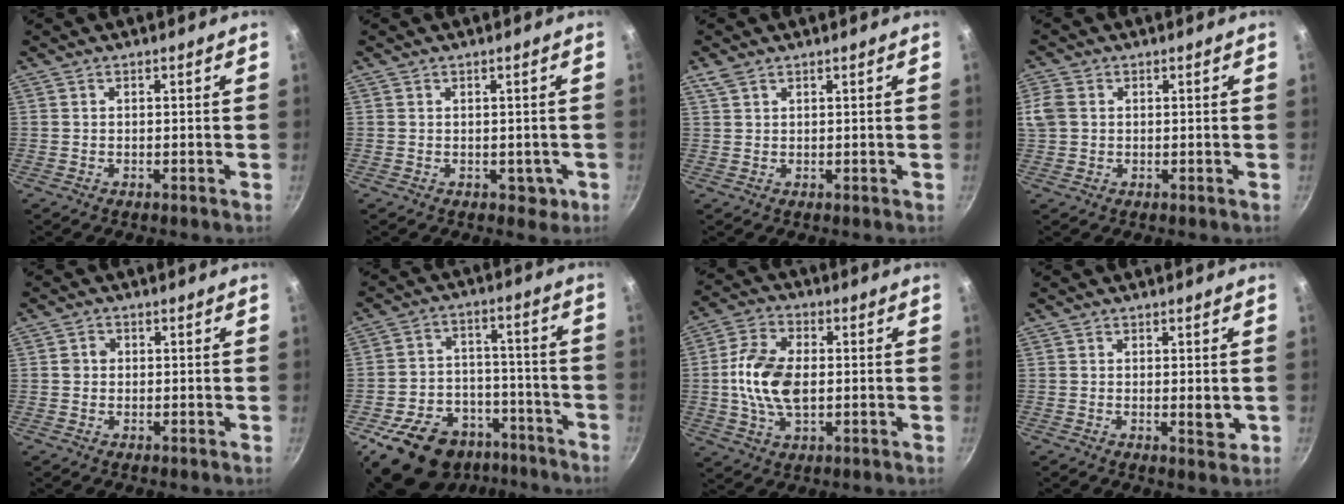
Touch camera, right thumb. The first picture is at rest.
{"total": 2.6, "force": [-0.4, 2.1, 1.4], "torque": [0.000, 0.007, 0.005]}
{"total": 2.1, "force": [1.4, 1.1, 1.1], "torque": [-0.022, 0.000, 0.035]}
{"total": 4.5, "force": [0.6, 3.6, 2.6], "torque": [-0.053, 0.001, 0.011]}
{"total": 1.9, "force": [0.1, 1.8, 0.7], "torque": [-0.003, 0.005, -0.001]}
{"total": 19.2, "force": [-13.1, 12.0, 7.0], "torque": [-0.090, 0.090, -0.190]}
{"total": 11.8, "force": [-0.2, 7.1, 9.4], "torque": [-0.173, 0.014, -0.012]}
{"total": 2.7, "force": [0.1, 1.0, 2.5], "torque": [-0.036, -0.009, 0.003]}